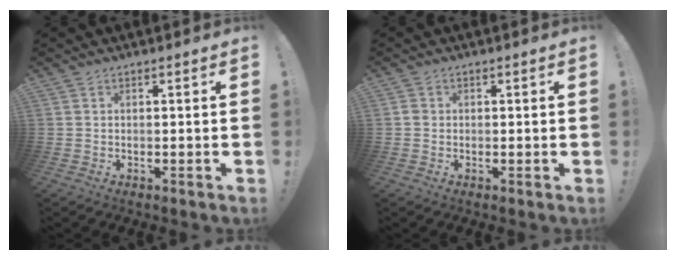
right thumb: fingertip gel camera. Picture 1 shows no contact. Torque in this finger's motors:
{"motor_torque": [0.09, -0.04, 0.09, -0.12, -0.03]}